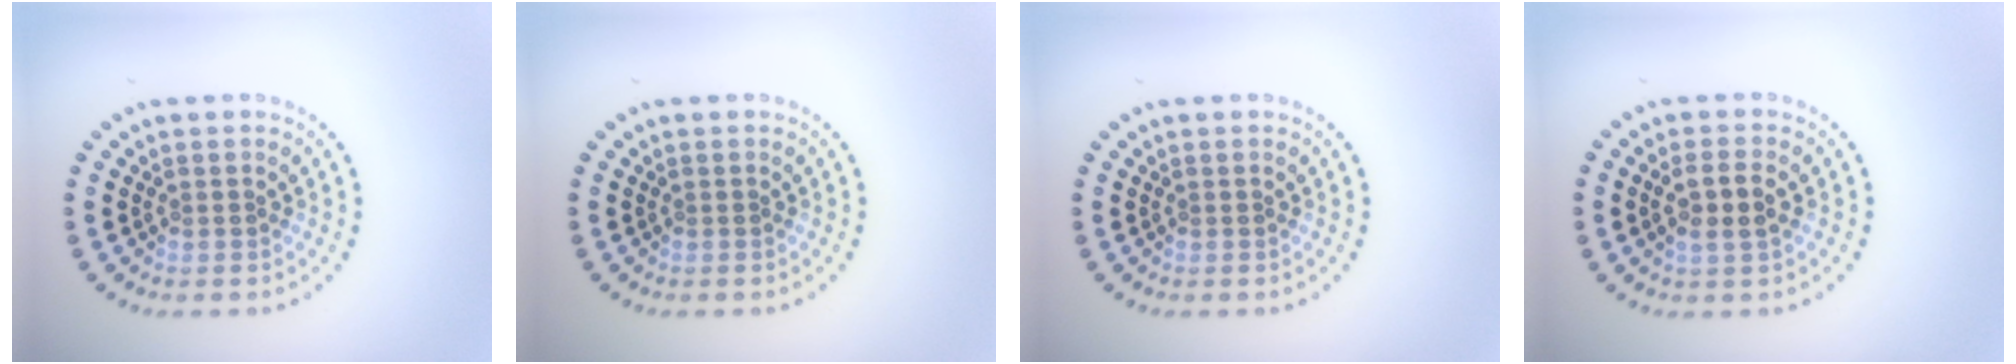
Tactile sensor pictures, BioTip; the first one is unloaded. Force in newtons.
{"total": 0.0}
{"total": 0.0}
{"total": 2.6, "press": 2.4, "slide": 0.9}